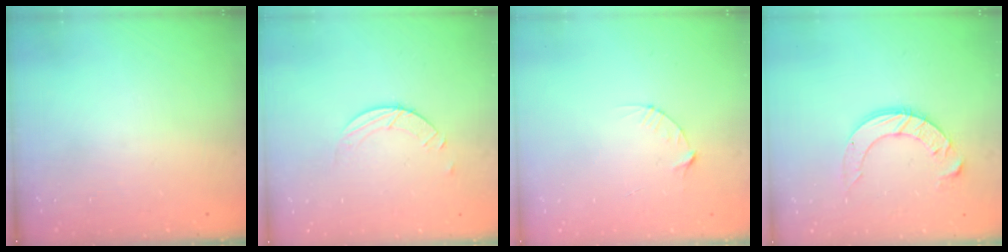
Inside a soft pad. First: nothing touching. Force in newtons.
{"total": 2.5, "press": 2.4, "slide": 0.2}
{"total": 3.2, "press": 3.2, "slide": 0.3}
{"total": 10.2, "press": 10.2, "slide": 1.0}